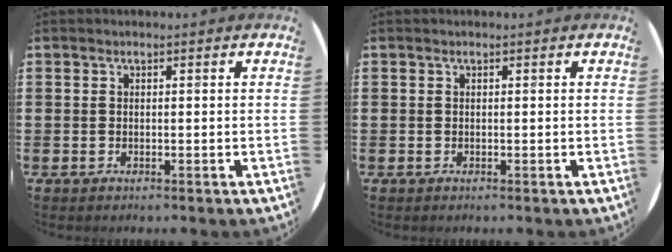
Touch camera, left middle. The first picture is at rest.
{"total": 0.0}